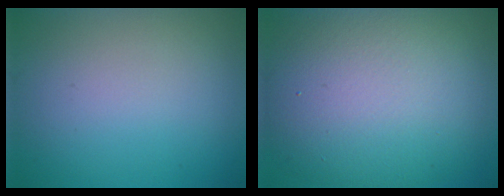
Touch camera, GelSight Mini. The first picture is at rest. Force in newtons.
{"total": 13.5, "press": 13.5, "slide": 1.3}